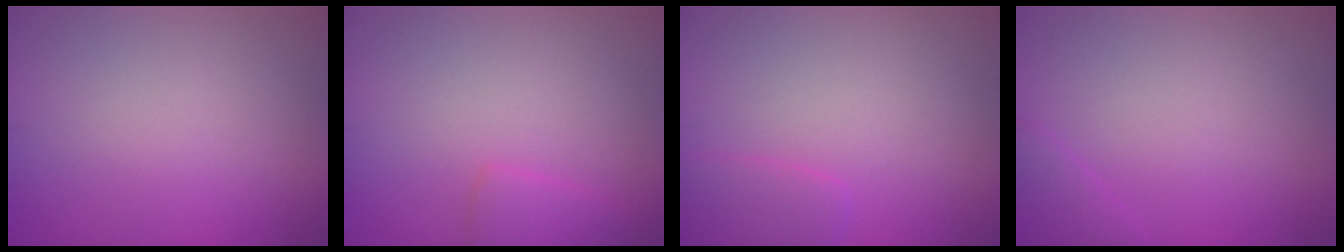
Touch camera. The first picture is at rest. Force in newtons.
{"total": 1.8, "press": 1.8, "slide": 0.2}
{"total": 2.0, "press": 2.0, "slide": 0.2}
{"total": 1.5, "press": 1.5, "slide": 0.0}